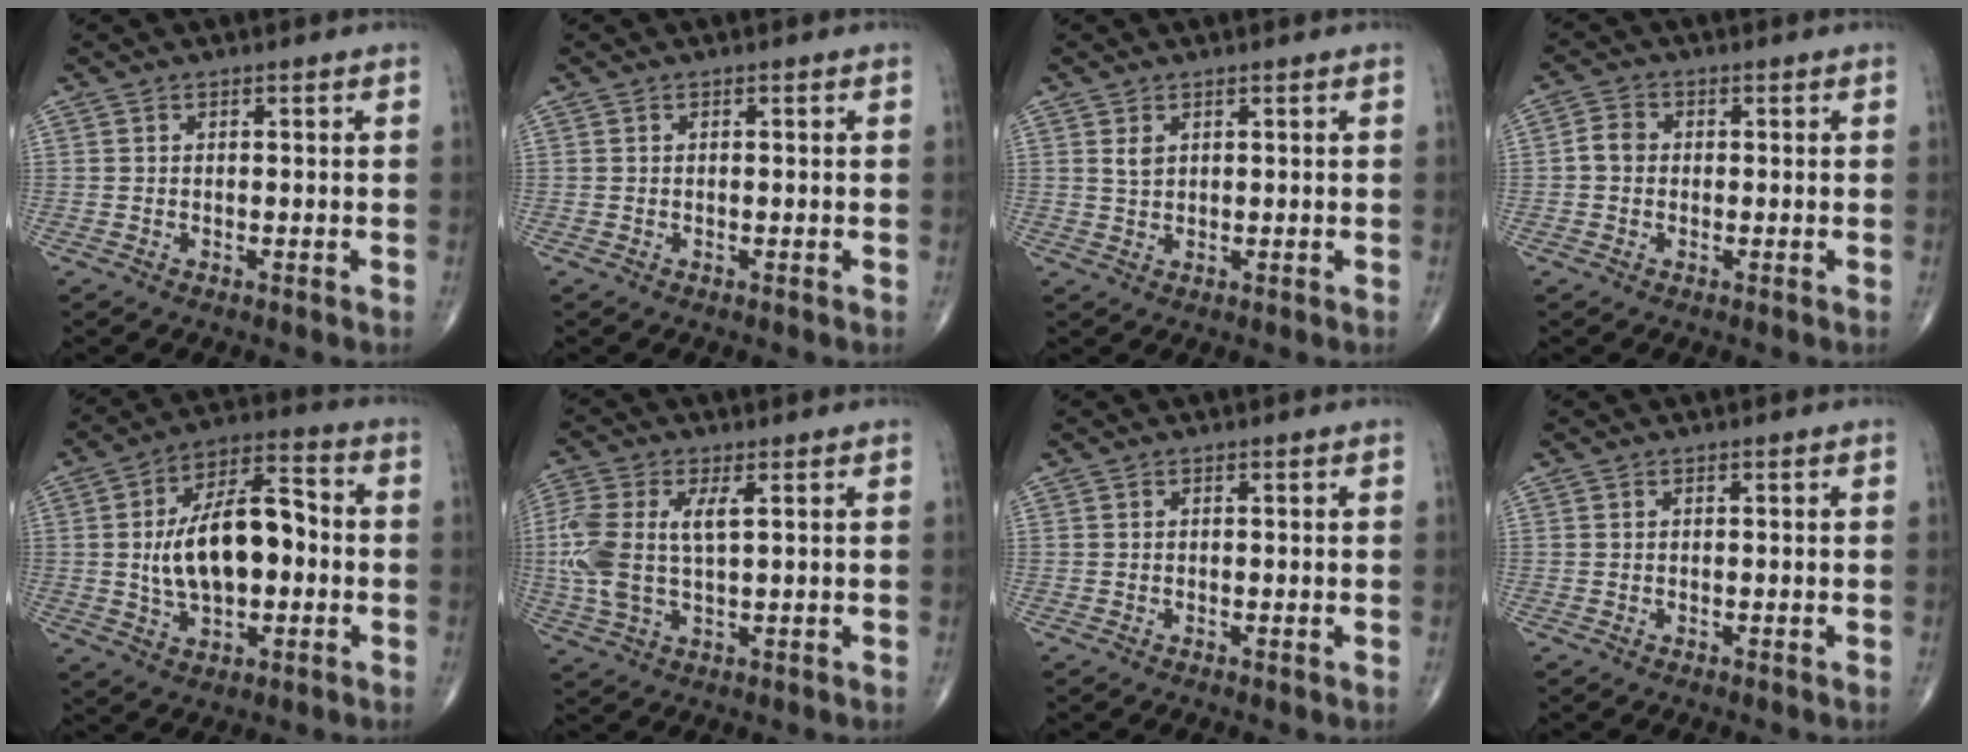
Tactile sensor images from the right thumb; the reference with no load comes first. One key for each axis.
{"total": 0.0}
{"total": 1.8, "fx": 0.9, "fy": 1.1, "fz": 1.2, "tx": -0.019, "ty": -0.002, "tz": 0.021}
{"total": 3.0, "fx": -0.2, "fy": 2.5, "fz": 1.6, "tx": -0.024, "ty": 0.009, "tz": -0.010}
{"total": 16.4, "fx": -0.4, "fy": 8.6, "fz": 13.9, "tx": -0.221, "ty": 0.027, "tz": -0.010}
{"total": 11.2, "fx": 1.8, "fy": 5.3, "fz": 9.7, "tx": -0.248, "ty": 0.010, "tz": 0.039}
{"total": 0.0}
{"total": 0.0}